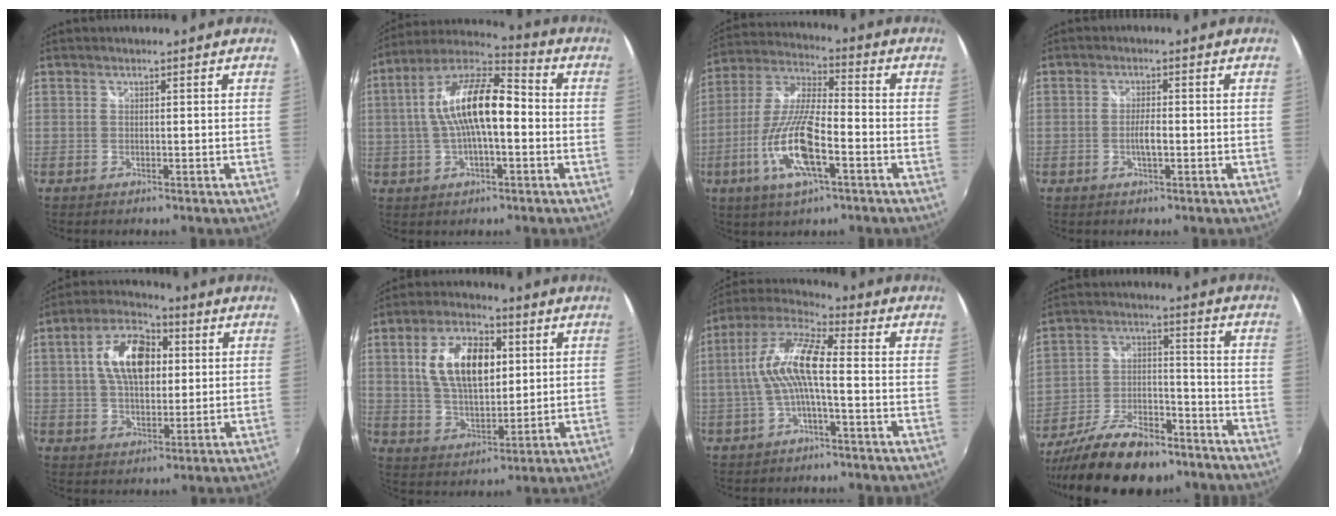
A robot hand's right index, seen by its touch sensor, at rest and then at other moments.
{"total": 15.5, "force": [-0.5, 5.4, 14.5], "torque": [-0.271, 0.018, -0.017]}
{"total": 15.0, "force": [-5.6, 4.2, 13.3], "torque": [-0.280, -0.012, -0.110]}
{"total": 2.8, "force": [-0.7, 0.7, 2.6], "torque": [-0.049, -0.001, -0.013]}
{"total": 13.1, "force": [2.6, 7.6, 10.3], "torque": [-0.184, 0.026, 0.042]}
{"total": 14.2, "force": [3.3, 7.6, 11.6], "torque": [-0.214, 0.015, 0.065]}
{"total": 11.6, "force": [-0.6, 2.7, 11.3], "torque": [-0.222, 0.015, -0.011]}
{"total": 19.3, "force": [-14.6, 8.0, 9.9], "torque": [-0.189, -0.004, -0.228]}